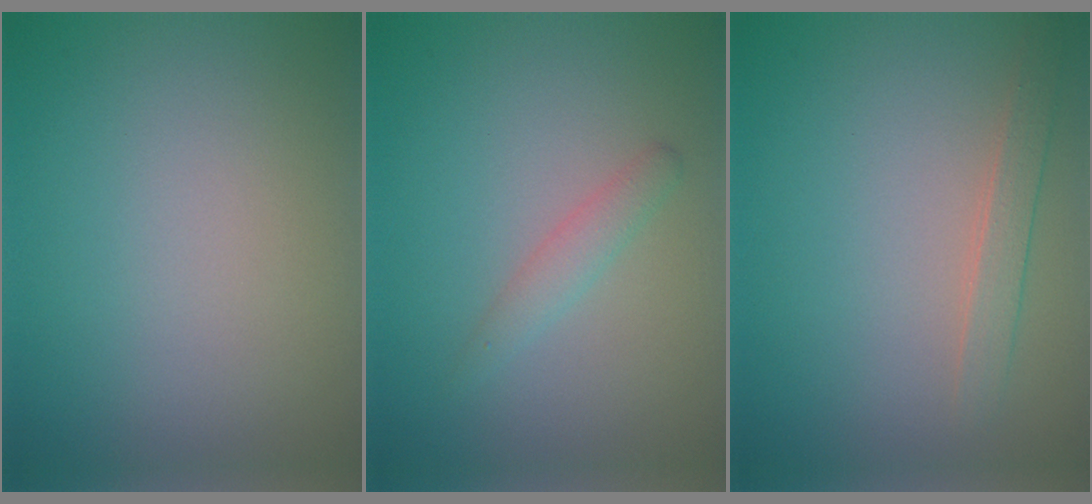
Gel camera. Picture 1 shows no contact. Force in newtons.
{"total": 1.6, "press": 1.6, "slide": 0.1}
{"total": 1.8, "press": 1.8, "slide": 0.1}